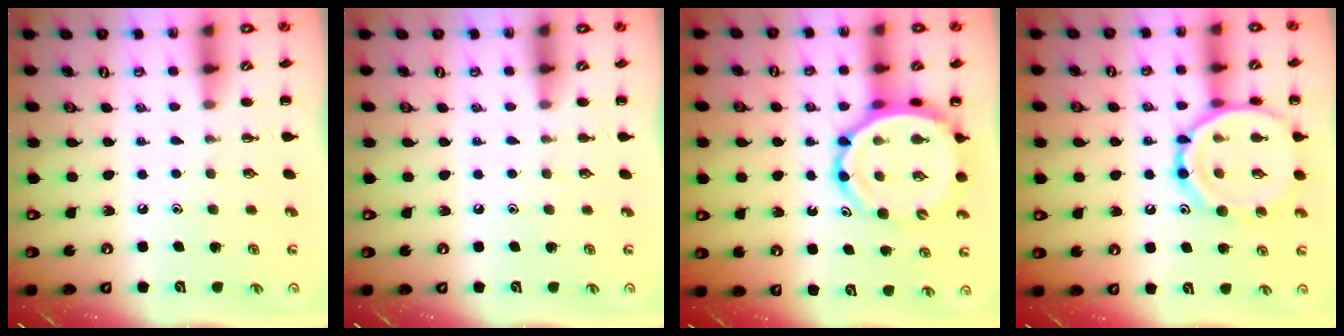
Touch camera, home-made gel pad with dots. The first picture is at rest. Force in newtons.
{"total": 0.0}
{"total": 11.9, "press": 11.4, "slide": 3.4}
{"total": 16.6, "press": 16.5, "slide": 1.5}